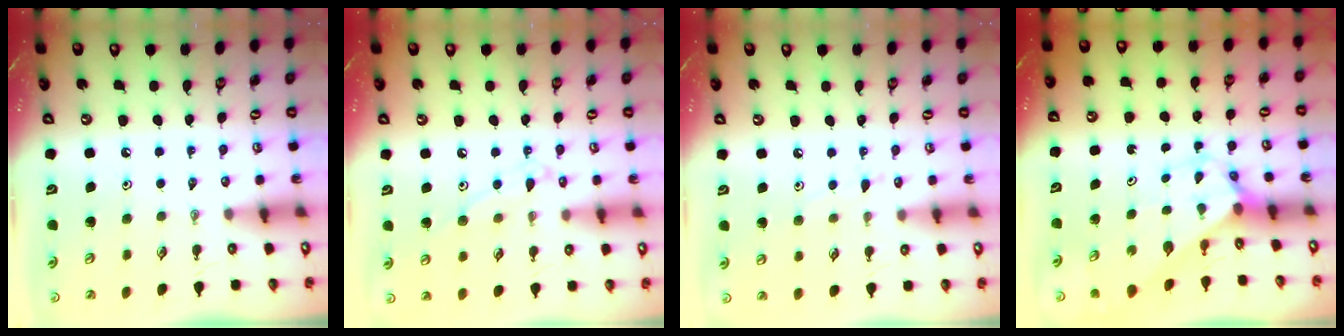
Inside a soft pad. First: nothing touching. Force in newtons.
{"total": 8.8, "press": 8.8, "slide": 0.6}
{"total": 5.3, "press": 5.2, "slide": 0.7}
{"total": 2.7, "press": 2.7, "slide": 0.2}